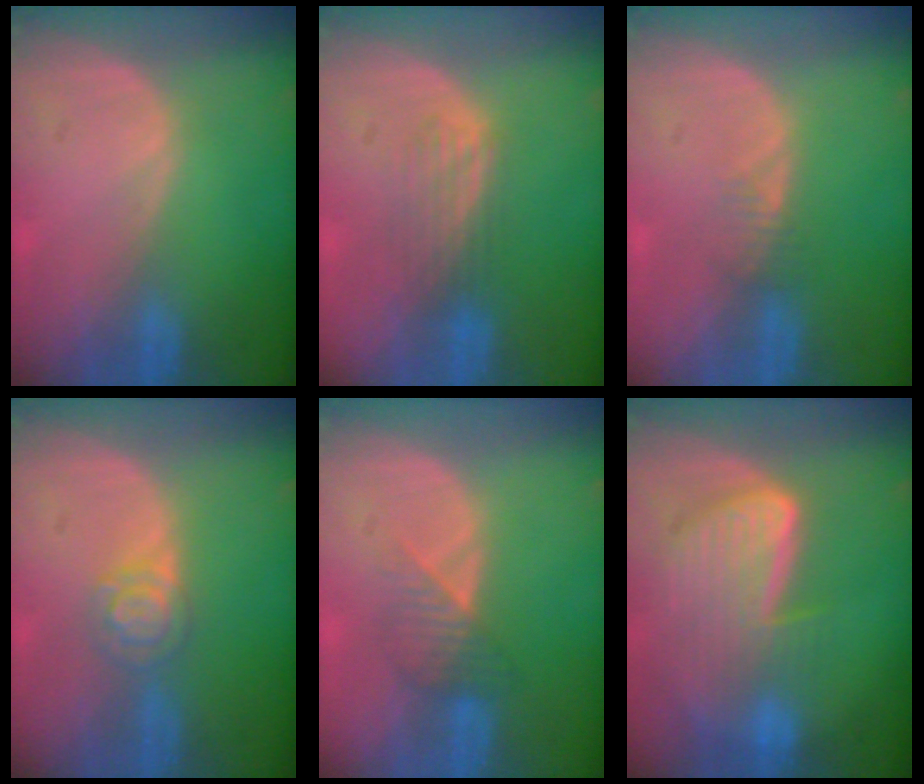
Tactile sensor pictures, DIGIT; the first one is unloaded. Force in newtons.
{"total": 3.6, "press": 3.2, "slide": 1.7}
{"total": 1.5, "press": 1.5, "slide": 0.2}
{"total": 3.8, "press": 3.7, "slide": 0.9}
{"total": 3.6, "press": 3.3, "slide": 1.3}
{"total": 9.1, "press": 7.9, "slide": 4.3}